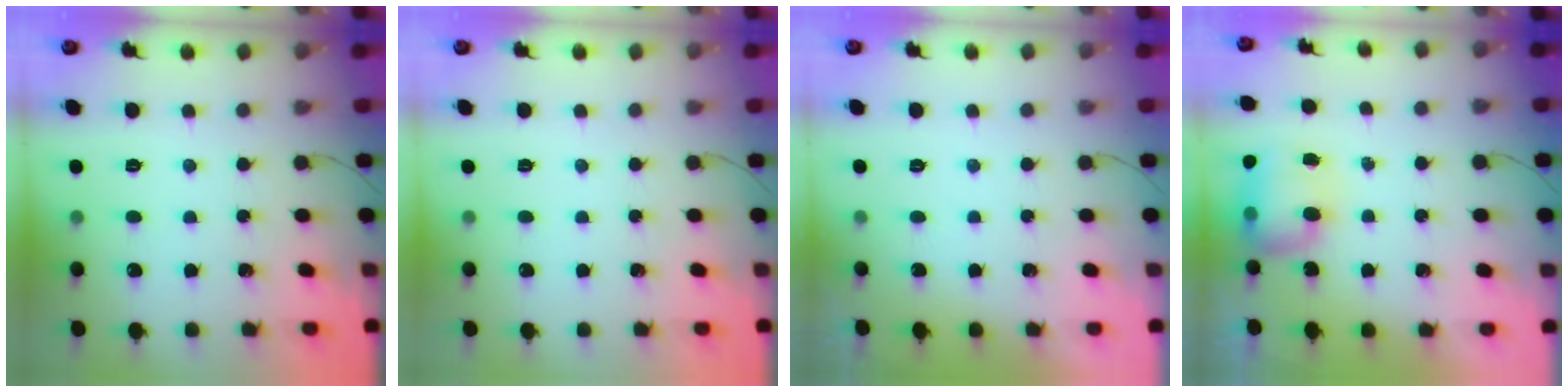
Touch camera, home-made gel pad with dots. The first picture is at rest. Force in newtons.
{"total": 0.0}
{"total": 0.0}
{"total": 8.1, "press": 7.7, "slide": 2.4}